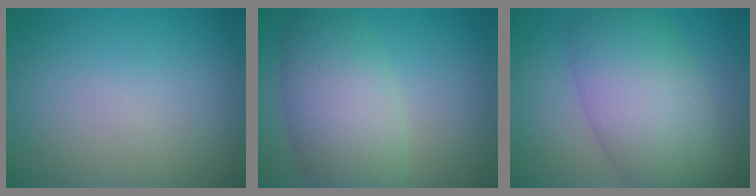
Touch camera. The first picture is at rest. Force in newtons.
{"total": 7.0, "press": 7.0, "slide": 0.1}
{"total": 8.4, "press": 8.4, "slide": 0.3}